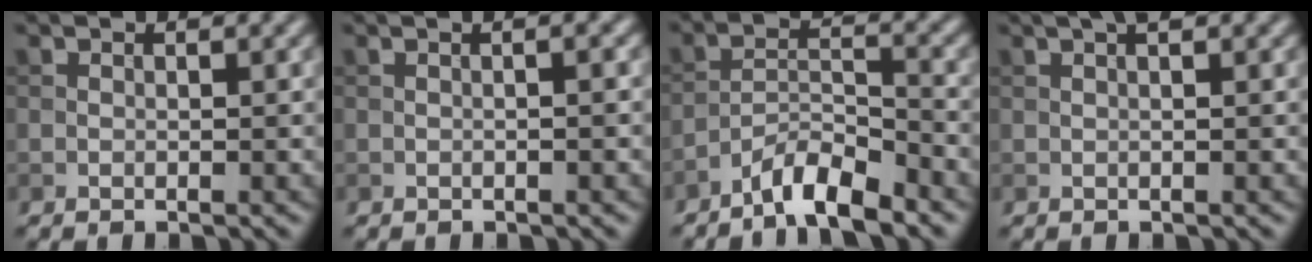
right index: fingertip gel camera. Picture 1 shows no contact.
{"total": 2.5, "force": [0.5, 1.1, 2.2], "torque": [-0.008, 0.005, -0.010]}
{"total": 5.0, "force": [-4.1, 0.8, 2.7], "torque": [-0.045, 0.004, -0.079]}
{"total": 2.2, "force": [1.2, 0.5, 1.8], "torque": [-0.017, -0.003, 0.008]}